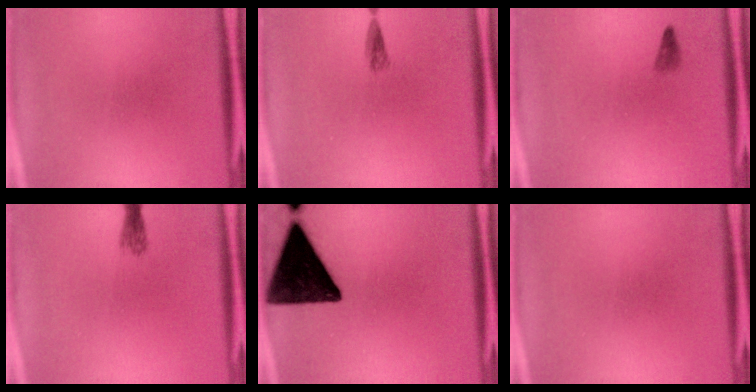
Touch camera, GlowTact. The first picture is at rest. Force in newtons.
{"total": 1.3}
{"total": 0.9}
{"total": 1.7}
{"total": 16.2}
{"total": 0.0}